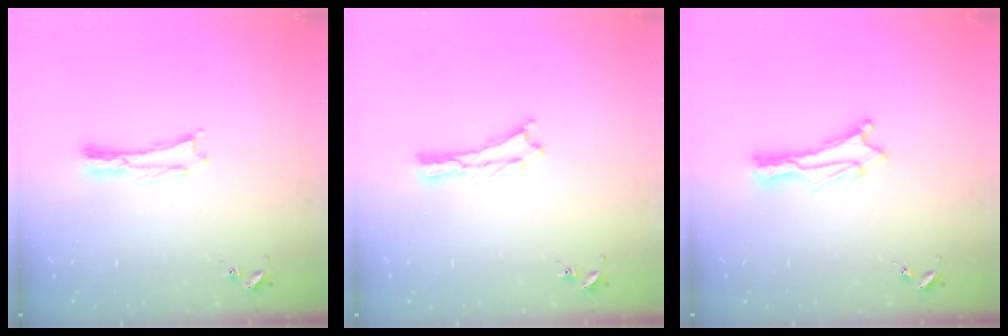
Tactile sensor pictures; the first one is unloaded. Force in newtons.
{"total": 0.0}
{"total": 0.9, "press": 0.8, "slide": 0.1}